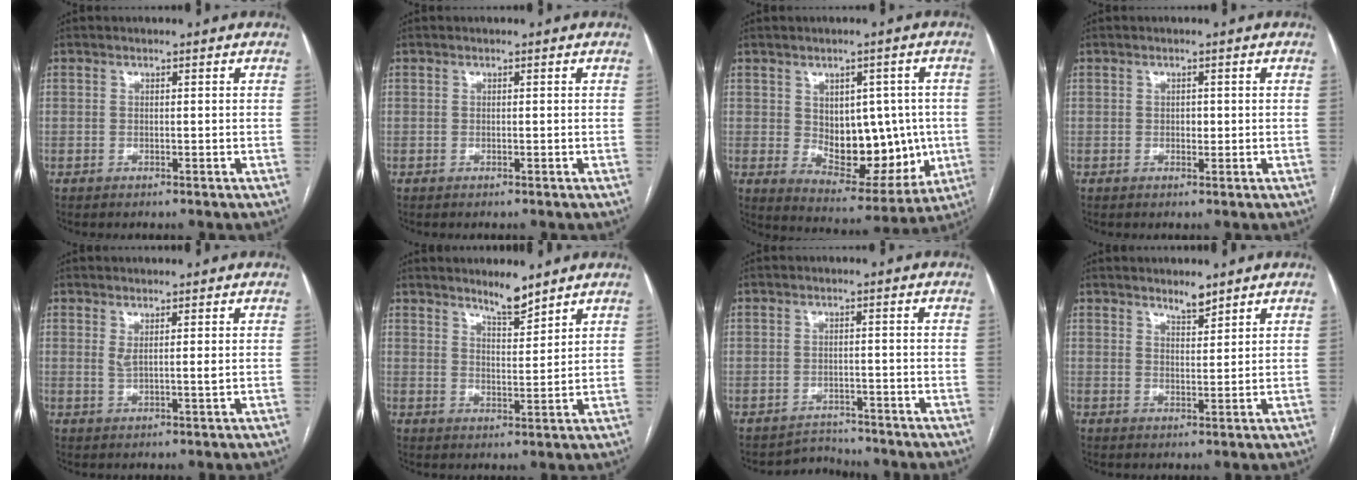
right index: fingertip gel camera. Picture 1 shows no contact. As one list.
[{"total": 0.0}, {"total": 13.6, "force": [-0.2, 7.8, 11.1], "torque": [-0.146, 0.005, 0.024]}, {"total": 1.1, "force": [0.0, 0.8, 0.7], "torque": [-0.010, 0.001, 0.000]}, {"total": 2.2, "force": [0.8, 0.1, 2.1], "torque": [-0.041, -0.005, 0.017]}, {"total": 4.6, "force": [4.1, 0.5, 2.0], "torque": [-0.037, -0.010, 0.072]}, {"total": 2.9, "force": [-2.5, 0.7, -1.4], "torque": [0.025, 0.007, -0.038]}, {"total": 2.8, "force": [2.5, 0.6, 1.1], "torque": [-0.022, -0.006, 0.044]}]